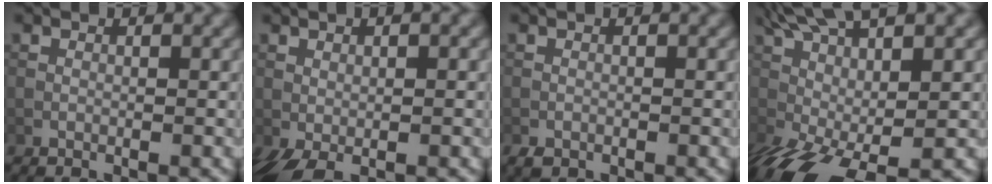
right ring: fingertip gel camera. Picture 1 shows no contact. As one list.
[{"total": 3.3, "force": [-1.1, 1.3, 2.8], "torque": [-0.058, 0.002, -0.018]}, {"total": 0.8, "force": [-0.6, 0.5, 0.1], "torque": [0.001, -0.003, -0.011]}, {"total": 12.3, "force": [-0.6, 4.6, 11.4], "torque": [-0.239, -0.012, 0.006]}]